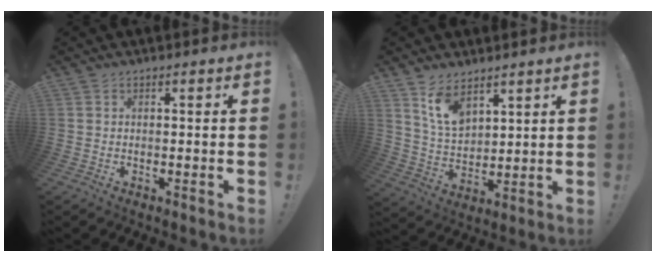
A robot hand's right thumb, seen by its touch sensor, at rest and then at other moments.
{"total": 10.5, "force": [7.0, 6.2, 4.7], "torque": [-0.087, -0.040, 0.138]}